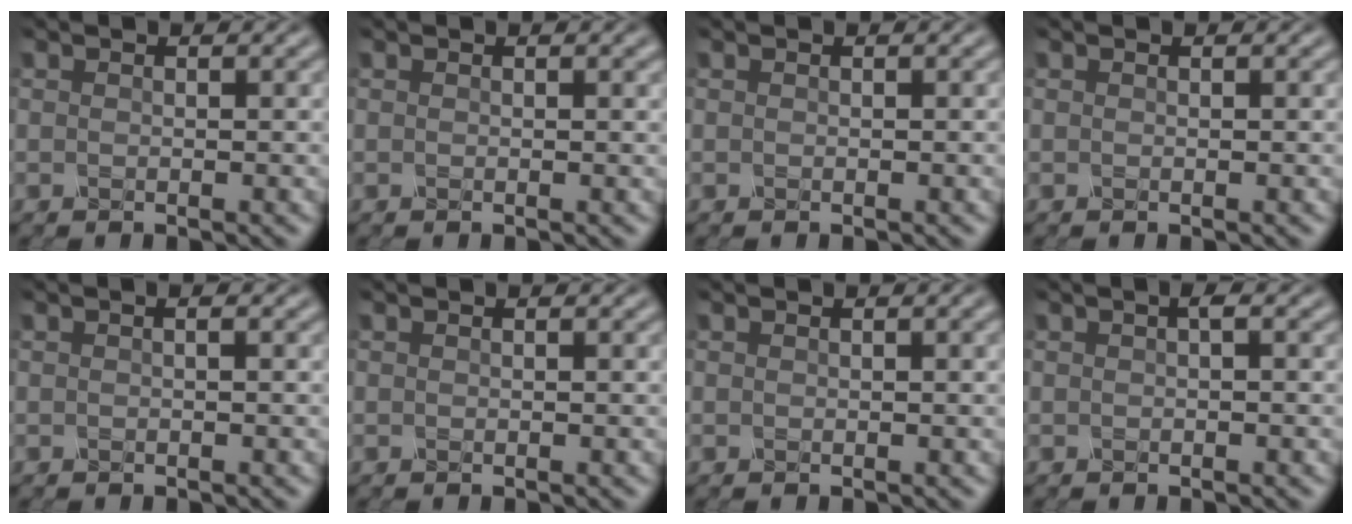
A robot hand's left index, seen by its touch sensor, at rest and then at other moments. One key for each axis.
{"total": 0.9, "fx": 0.5, "fy": 0.3, "fz": 0.7, "tx": -0.006, "ty": 0.003, "tz": 0.004}
{"total": 0.0}
{"total": 0.0}
{"total": 0.7, "fx": 0.0, "fy": 0.1, "fz": 0.7, "tx": -0.015, "ty": 0.003, "tz": -0.002}
{"total": 0.0}
{"total": 1.3, "fx": 0.4, "fy": 0.4, "fz": 1.2, "tx": -0.014, "ty": 0.004, "tz": 0.006}
{"total": 0.8, "fx": 0.0, "fy": 0.2, "fz": 0.8, "tx": -0.016, "ty": 0.004, "tz": -0.001}